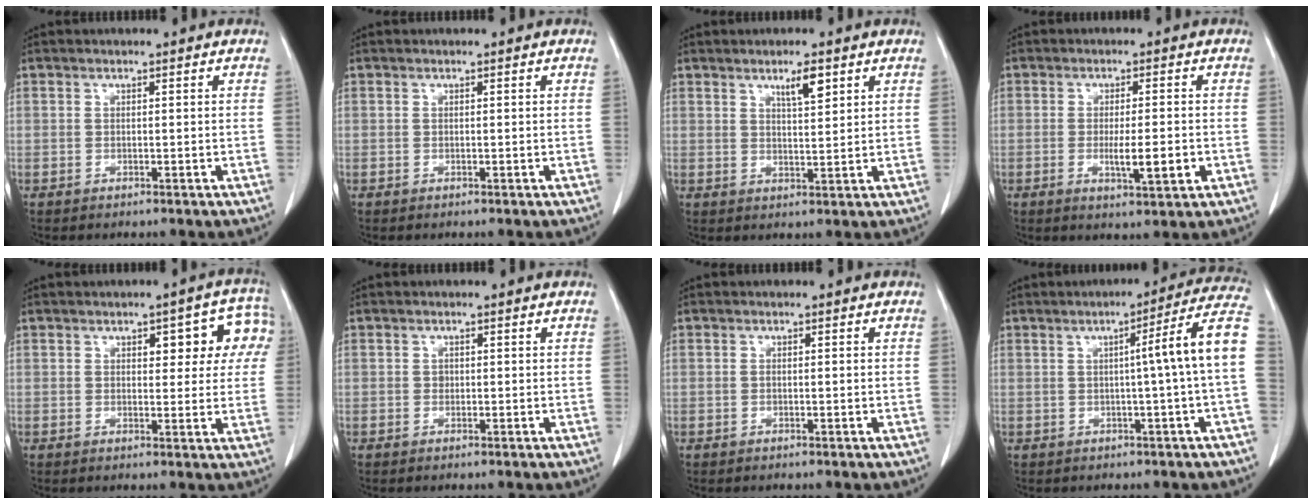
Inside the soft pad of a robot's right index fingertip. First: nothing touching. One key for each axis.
{"total": 0.0}
{"total": 3.9, "fx": 2.3, "fy": 0.7, "fz": 3.0, "tx": -0.052, "ty": -0.002, "tz": 0.040}
{"total": 5.5, "fx": -1.3, "fy": 0.6, "fz": 5.3, "tx": -0.090, "ty": -0.009, "tz": -0.018}
{"total": 8.2, "fx": 2.9, "fy": 3.7, "fz": 6.7, "tx": -0.062, "ty": 0.026, "tz": 0.031}
{"total": 0.6, "fx": 0.0, "fy": 0.6, "fz": 0.2, "tx": 0.001, "ty": 0.002, "tz": -0.001}
{"total": 0.6, "fx": -0.1, "fy": 0.2, "fz": 0.5, "tx": -0.012, "ty": -0.001, "tz": 0.002}
{"total": 9.6, "fx": 0.1, "fy": -1.7, "fz": 9.5, "tx": -0.114, "ty": 0.019, "tz": -0.004}